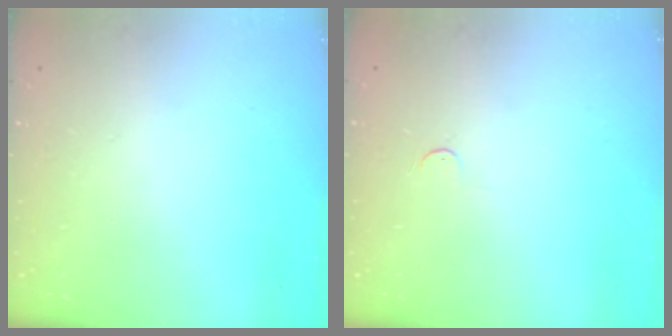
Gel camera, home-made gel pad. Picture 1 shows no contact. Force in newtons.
{"total": 3.4, "press": 3.4, "slide": 0.4}